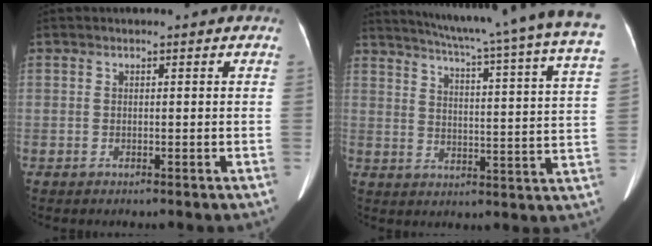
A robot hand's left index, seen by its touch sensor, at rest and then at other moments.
{"total": 27.4, "force": [22.9, -0.2, 15.1], "torque": [-0.228, -0.065, 0.275]}